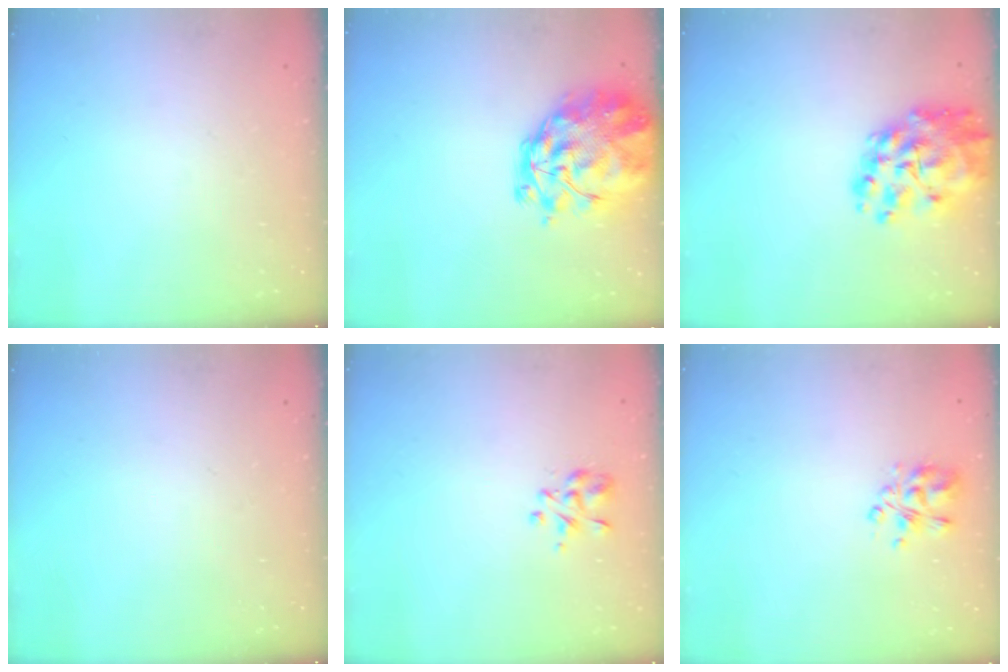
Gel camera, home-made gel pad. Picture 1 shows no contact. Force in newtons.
{"total": 4.8, "press": 4.5, "slide": 1.7}
{"total": 14.5, "press": 13.9, "slide": 4.2}
{"total": 0.0}
{"total": 2.9, "press": 2.7, "slide": 1.0}
{"total": 5.3, "press": 5.0, "slide": 1.6}